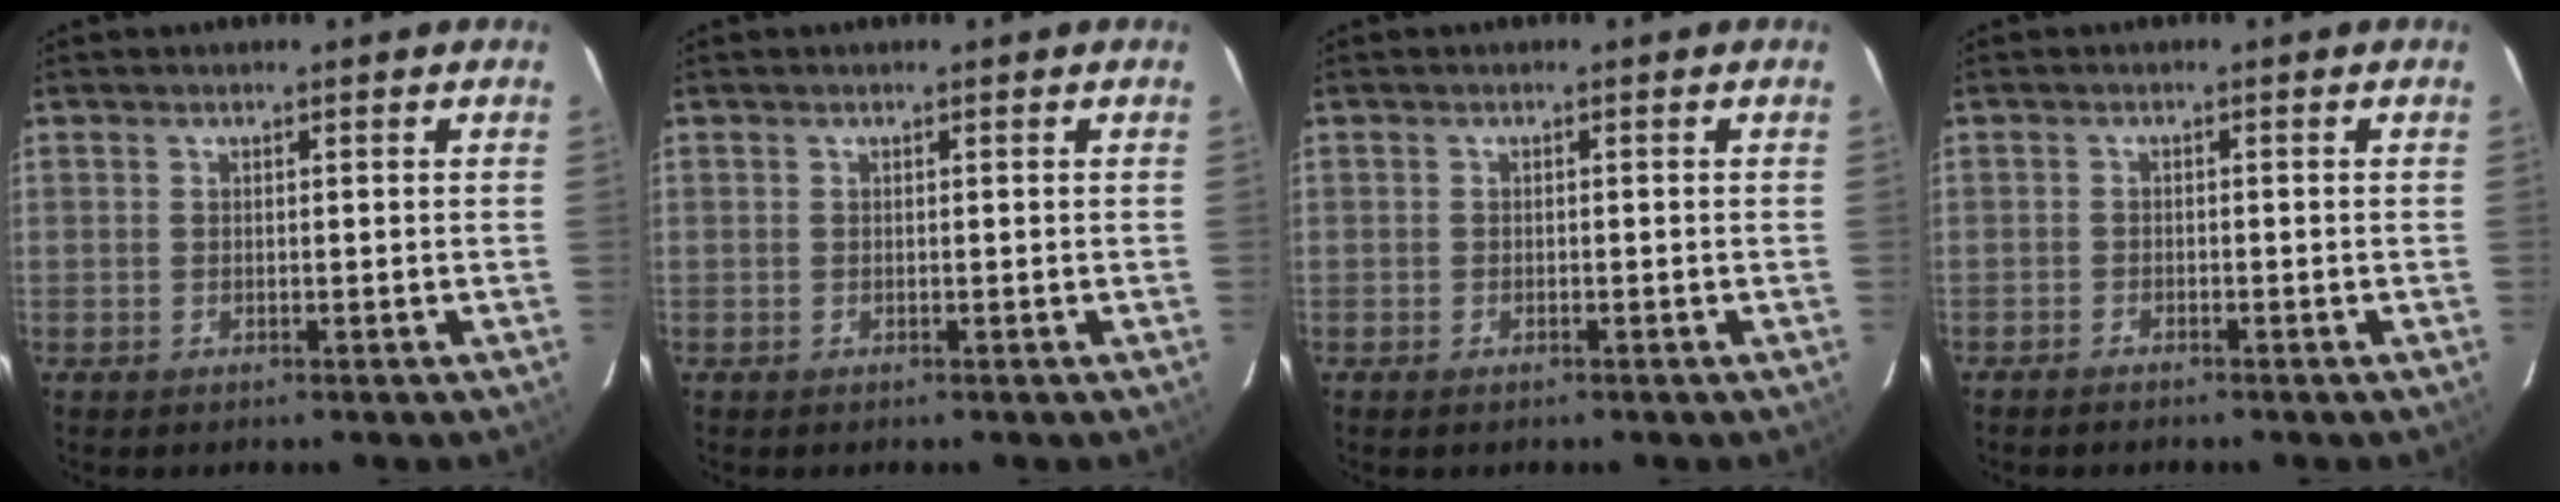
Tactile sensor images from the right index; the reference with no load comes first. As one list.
[{"total": 0.0}, {"total": 0.9, "force": [-0.7, 0.5, 0.4], "torque": [-0.008, -0.001, -0.015]}, {"total": 1.3, "force": [-1.2, 0.4, 0.1], "torque": [-0.016, 0.003, -0.025]}]